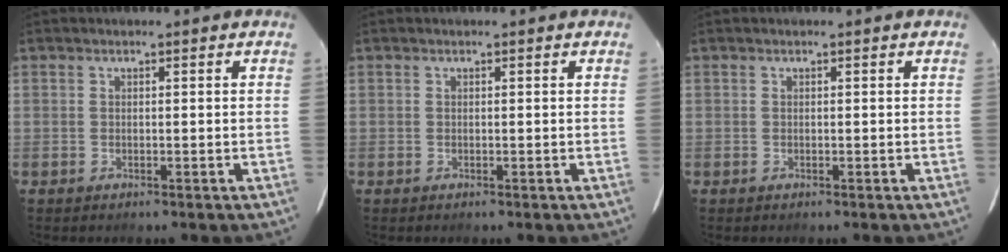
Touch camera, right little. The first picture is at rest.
{"total": 0.0}
{"total": 0.0}